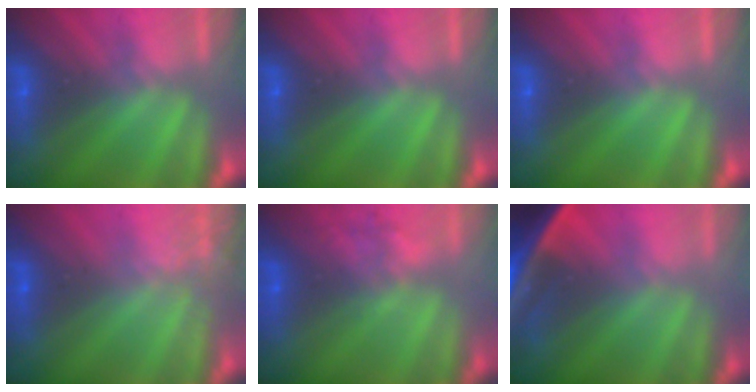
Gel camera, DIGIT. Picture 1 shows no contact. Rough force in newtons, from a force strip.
{"total": 0.0}
{"total": 0.0}
{"total": 2.4}
{"total": 3.8}
{"total": 7.4}